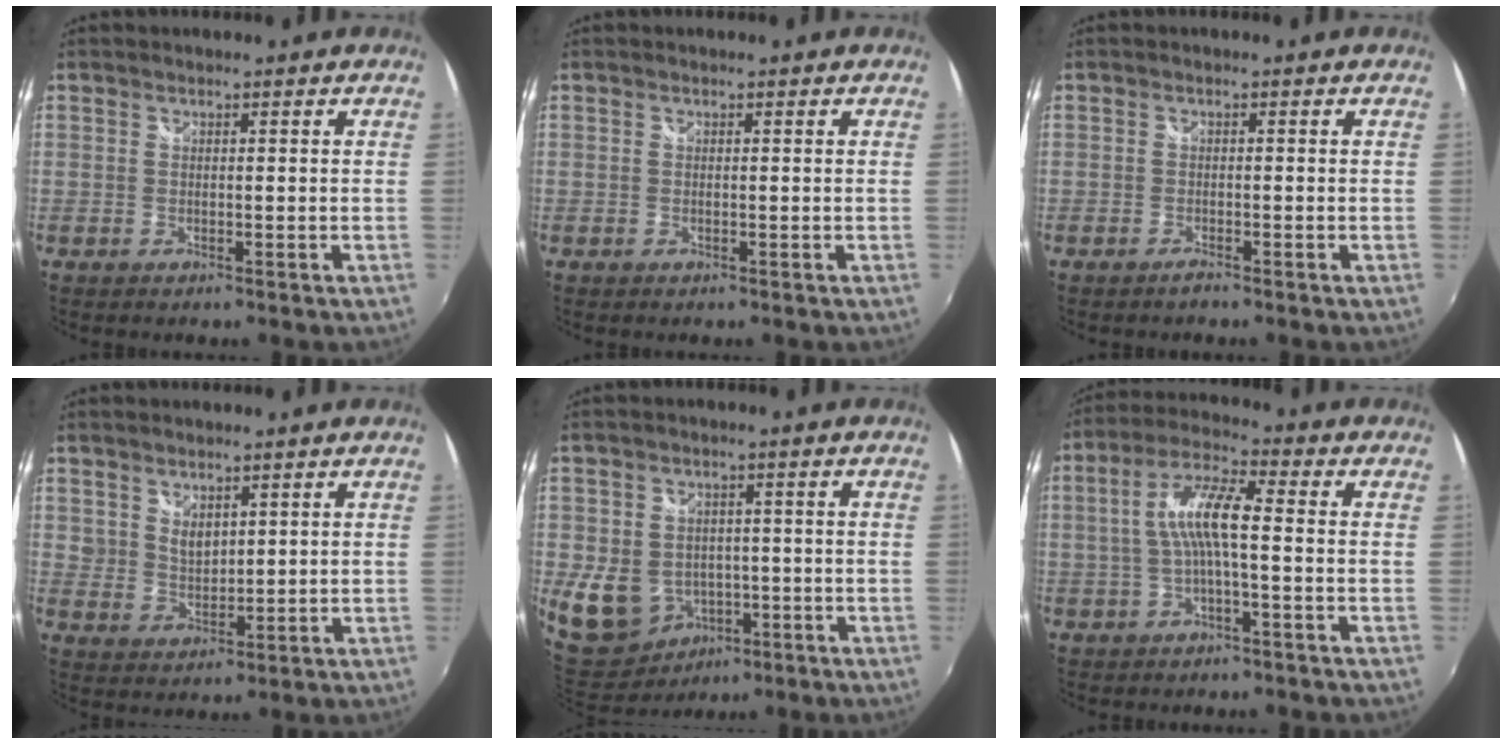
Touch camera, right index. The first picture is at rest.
{"total": 0.0}
{"total": 1.1, "force": [-1.0, 0.1, 0.3], "torque": [-0.006, -0.005, -0.021]}
{"total": 4.2, "force": [2.5, 2.9, 1.6], "torque": [-0.017, 0.000, 0.049]}
{"total": 11.8, "force": [-3.5, 9.8, 5.5], "torque": [-0.149, -0.009, -0.034]}
{"total": 7.9, "force": [-0.8, 1.3, 7.7], "torque": [-0.162, 0.015, -0.014]}